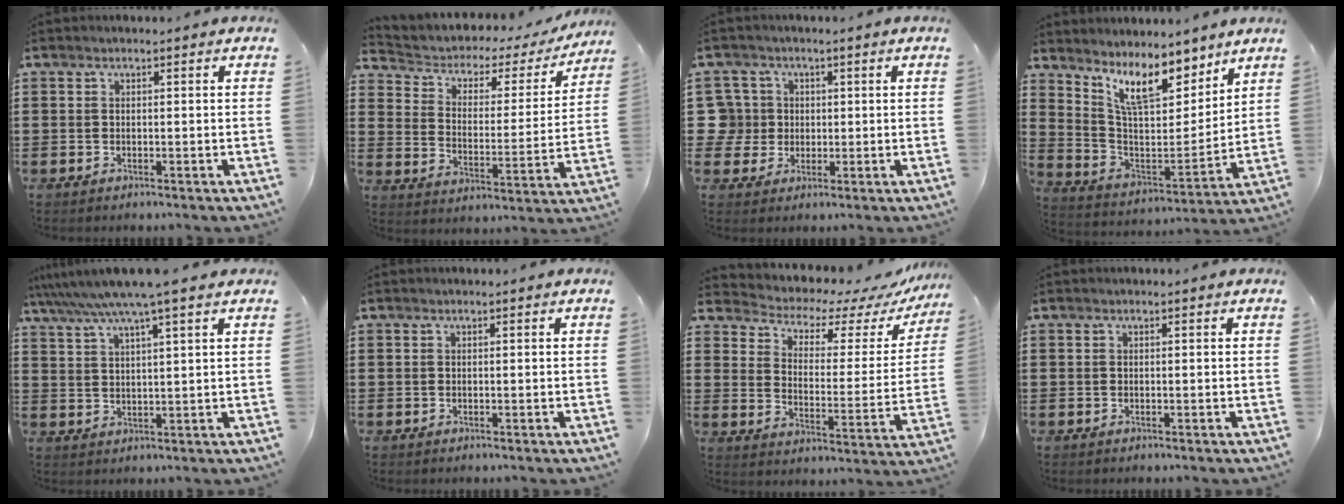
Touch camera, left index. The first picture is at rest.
{"total": 3.1, "force": [1.9, 2.1, 1.4], "torque": [-0.043, -0.015, 0.021]}
{"total": 5.8, "force": [0.7, 5.7, 0.8], "torque": [-0.058, 0.012, 0.010]}
{"total": 10.7, "force": [8.0, 3.2, 6.3], "torque": [-0.133, -0.041, 0.142]}
{"total": 6.5, "force": [5.2, -0.5, 3.9], "torque": [-0.091, -0.022, 0.088]}
{"total": 0.0}
{"total": 4.5, "force": [4.1, 1.4, 1.3], "torque": [-0.044, -0.037, 0.060]}
{"total": 0.0}